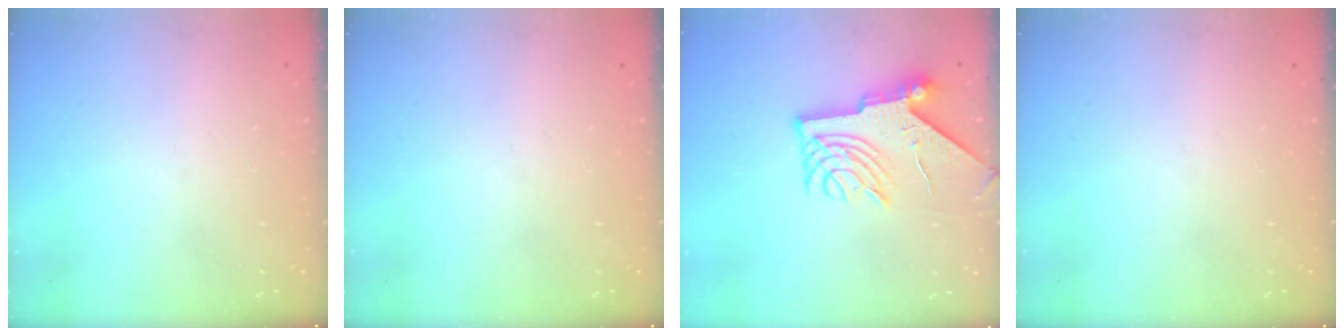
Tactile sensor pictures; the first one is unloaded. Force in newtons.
{"total": 0.0}
{"total": 9.5, "press": 9.4, "slide": 0.9}
{"total": 0.0}